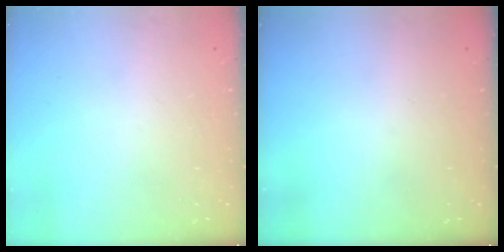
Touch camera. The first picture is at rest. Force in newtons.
{"total": 0.0}